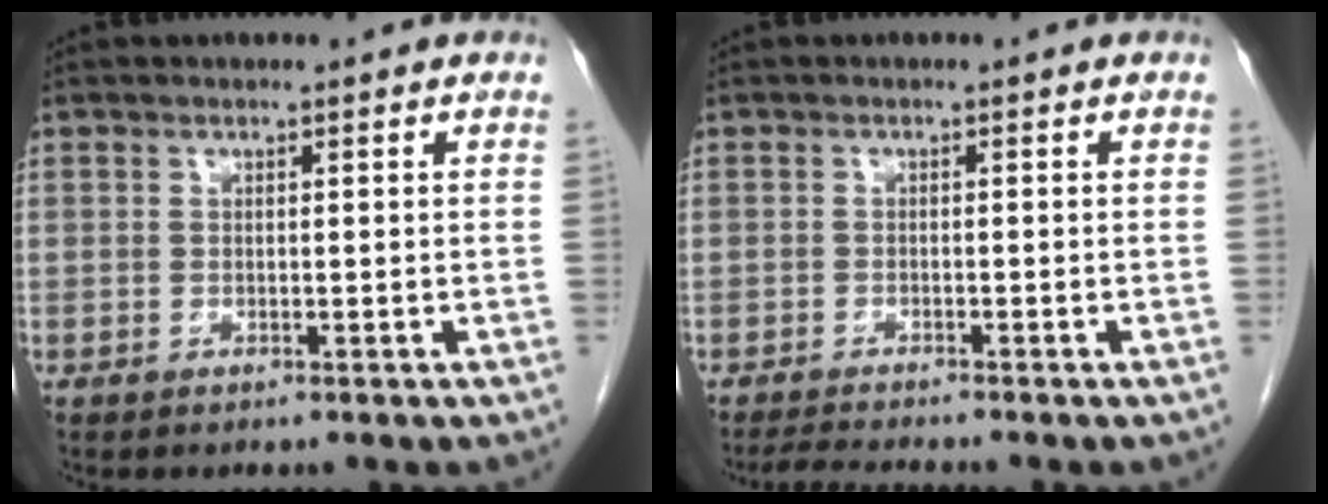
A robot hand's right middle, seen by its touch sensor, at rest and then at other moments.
{"total": 3.3, "force": [-3.0, -0.7, 1.0], "torque": [-0.025, -0.018, -0.053]}